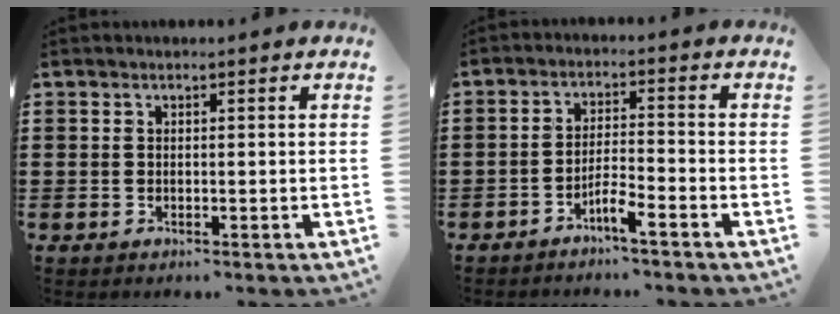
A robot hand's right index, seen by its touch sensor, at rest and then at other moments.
{"total": 3.8, "force": [-3.1, -0.2, 2.3], "torque": [-0.050, -0.004, -0.061]}